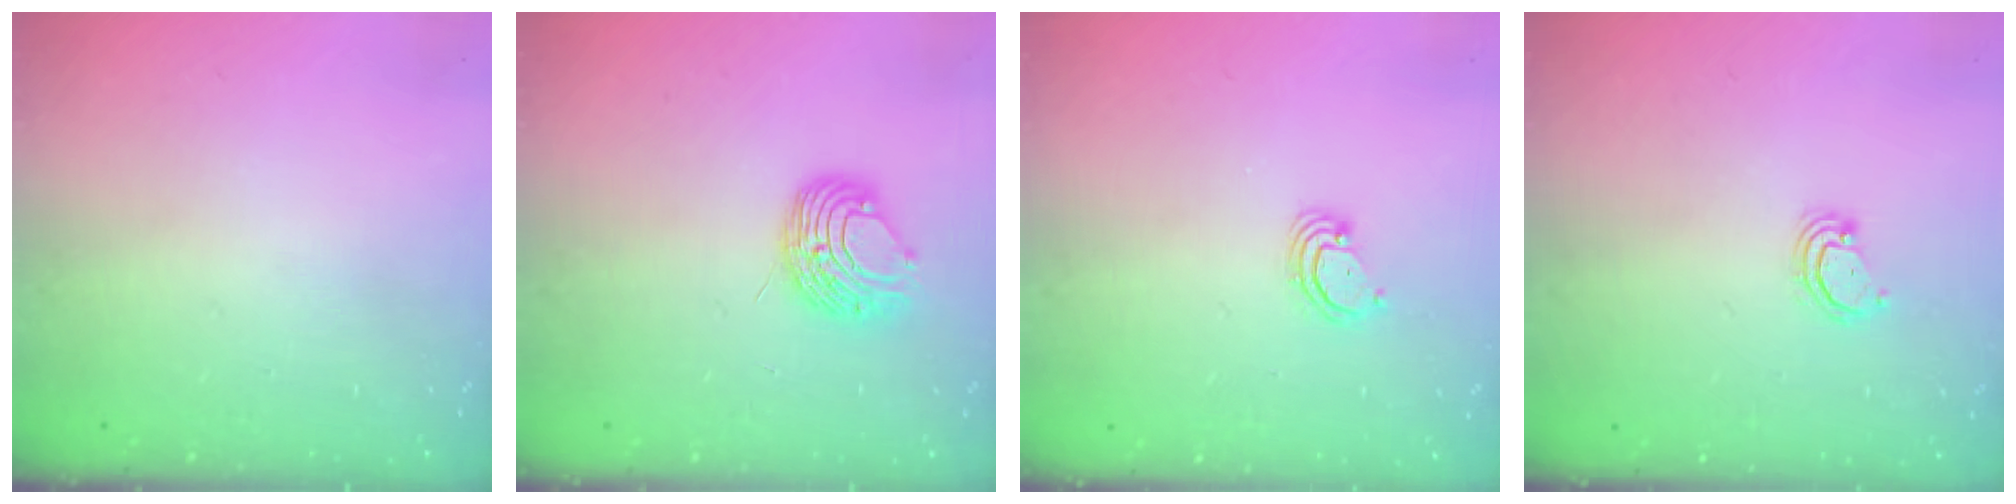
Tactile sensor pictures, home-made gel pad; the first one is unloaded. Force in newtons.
{"total": 8.9, "press": 8.9, "slide": 0.7}
{"total": 2.8, "press": 2.8, "slide": 0.3}
{"total": 2.8, "press": 2.8, "slide": 0.2}